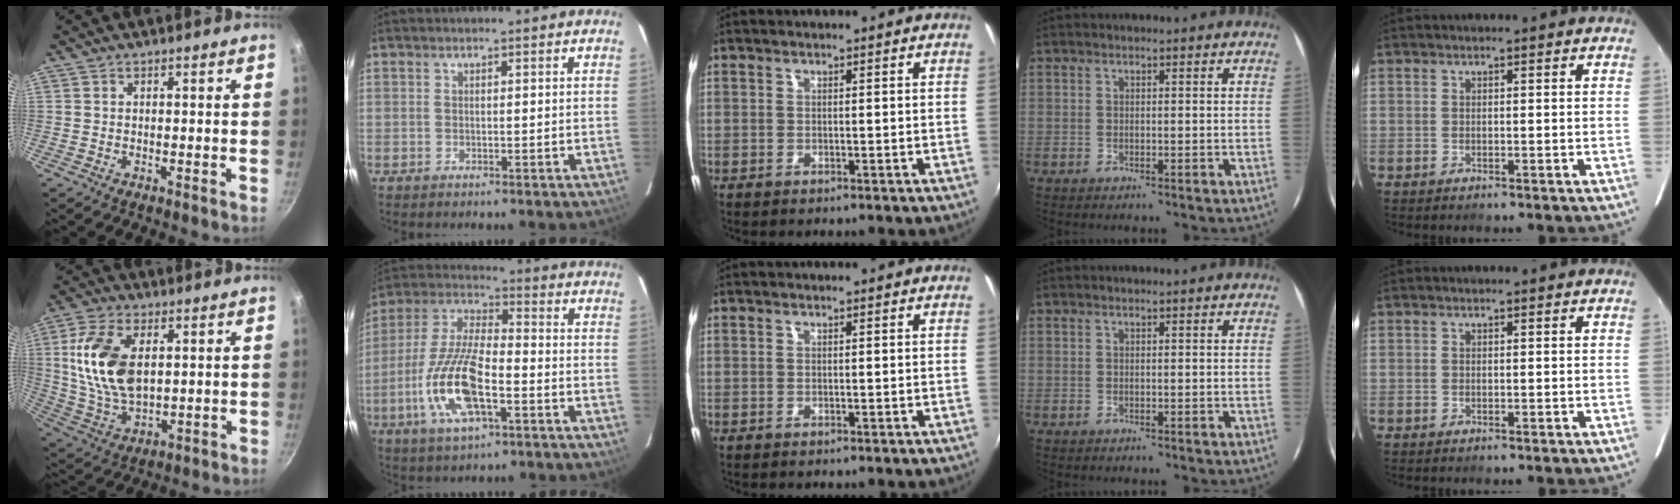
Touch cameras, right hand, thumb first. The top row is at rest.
{"thumb": {"total": 15.1, "force": [3.0, 8.6, 12.0], "torque": [-0.222, -0.012, 0.065]}, "index": {"total": 15.9, "force": [-5.6, 5.7, 13.8], "torque": [-0.293, -0.009, -0.108]}}